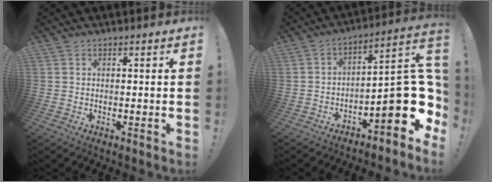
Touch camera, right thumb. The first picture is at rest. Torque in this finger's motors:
{"motor_torque": [1.95, 1.73, 1.24, -1.23, 0.01]}